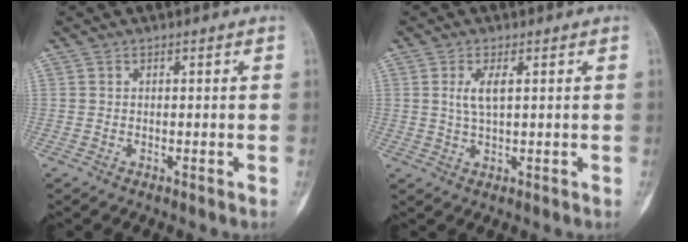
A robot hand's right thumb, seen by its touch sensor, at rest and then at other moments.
{"total": 3.6, "force": [0.9, 1.1, 3.3], "torque": [-0.073, -0.002, 0.022]}